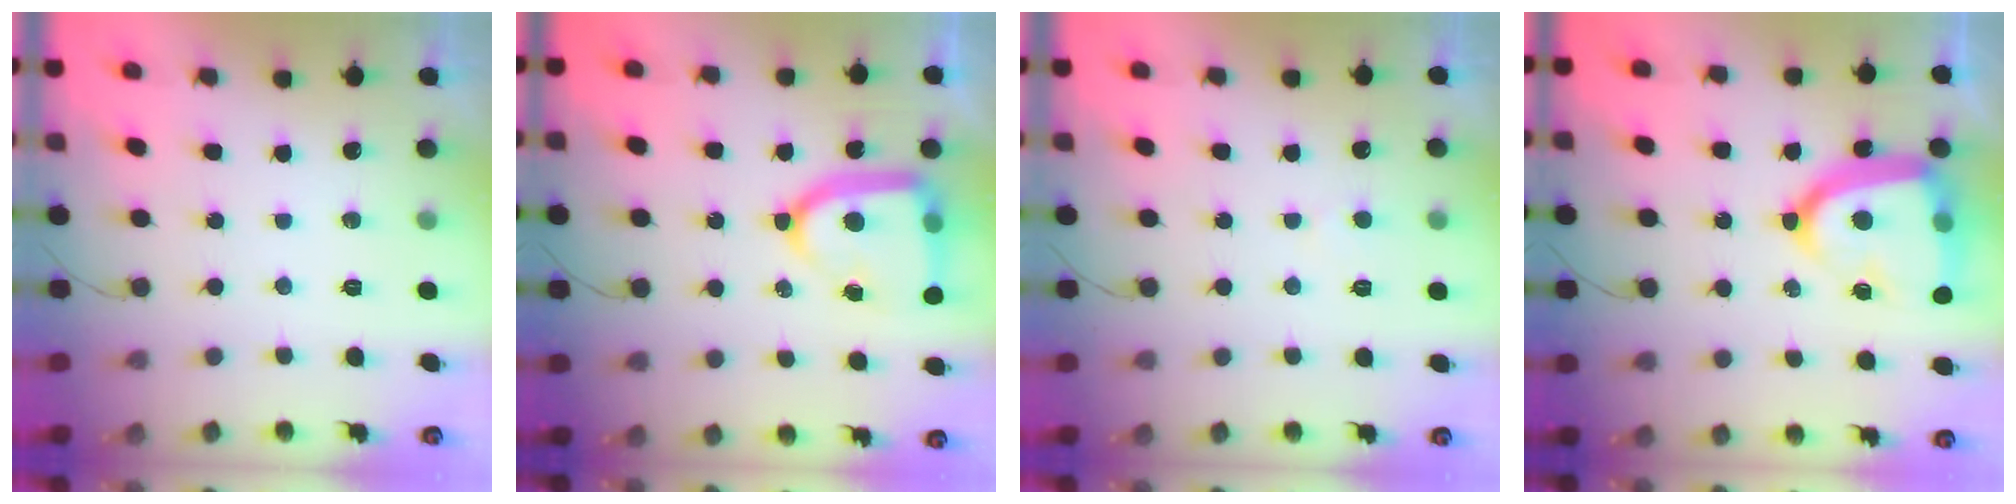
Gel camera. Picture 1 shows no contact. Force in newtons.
{"total": 17.2, "press": 17.1, "slide": 1.8}
{"total": 3.5, "press": 3.5, "slide": 0.4}
{"total": 21.2, "press": 21.1, "slide": 2.2}